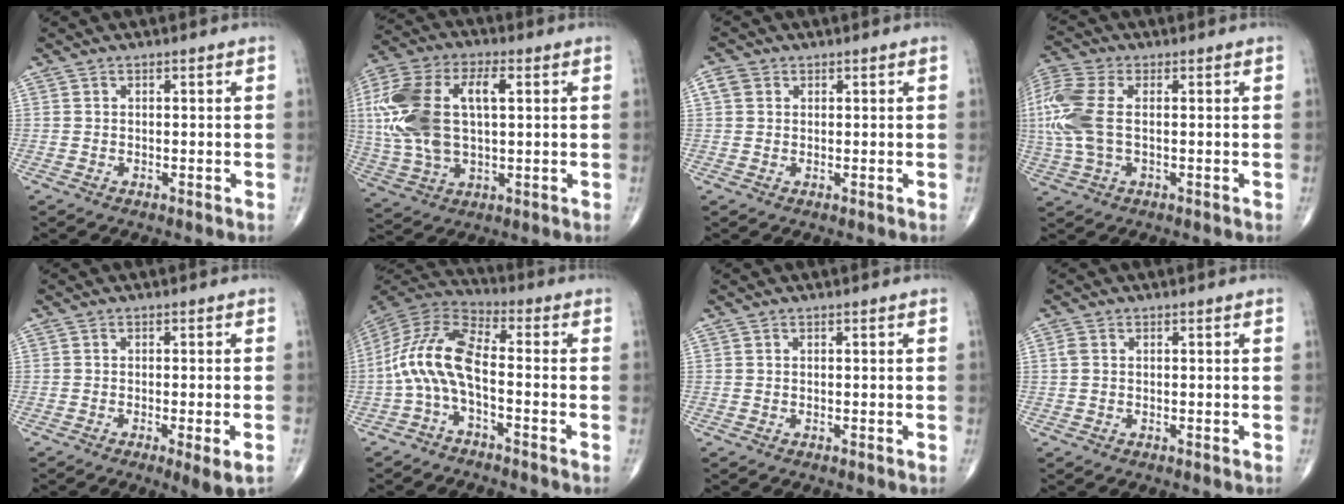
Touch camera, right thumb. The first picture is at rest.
{"total": 19.4, "force": [3.1, 10.1, 16.3], "torque": [-0.359, 0.015, 0.056]}
{"total": 2.5, "force": [0.8, 2.1, 1.0], "torque": [-0.016, 0.005, 0.014]}
{"total": 12.6, "force": [1.0, 7.0, 10.4], "torque": [-0.279, 0.015, 0.020]}
{"total": 4.5, "force": [-1.9, 0.5, 4.0], "torque": [-0.065, -0.005, -0.027]}
{"total": 12.0, "force": [-2.7, 4.8, 10.6], "torque": [-0.224, 0.054, -0.063]}
{"total": 0.0}
{"total": 1.3, "force": [0.2, 0.9, 1.0], "torque": [-0.029, 0.005, 0.006]}